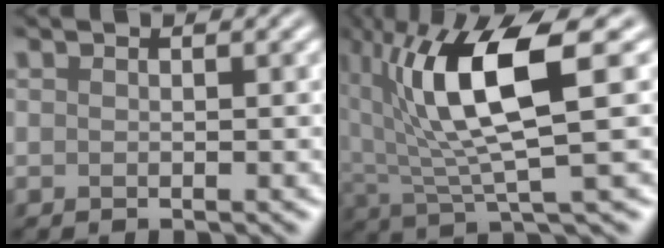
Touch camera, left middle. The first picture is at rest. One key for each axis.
{"total": 8.7, "fx": 2.2, "fy": 2.2, "fz": 8.2, "tx": -0.154, "ty": -0.004, "tz": 0.049}